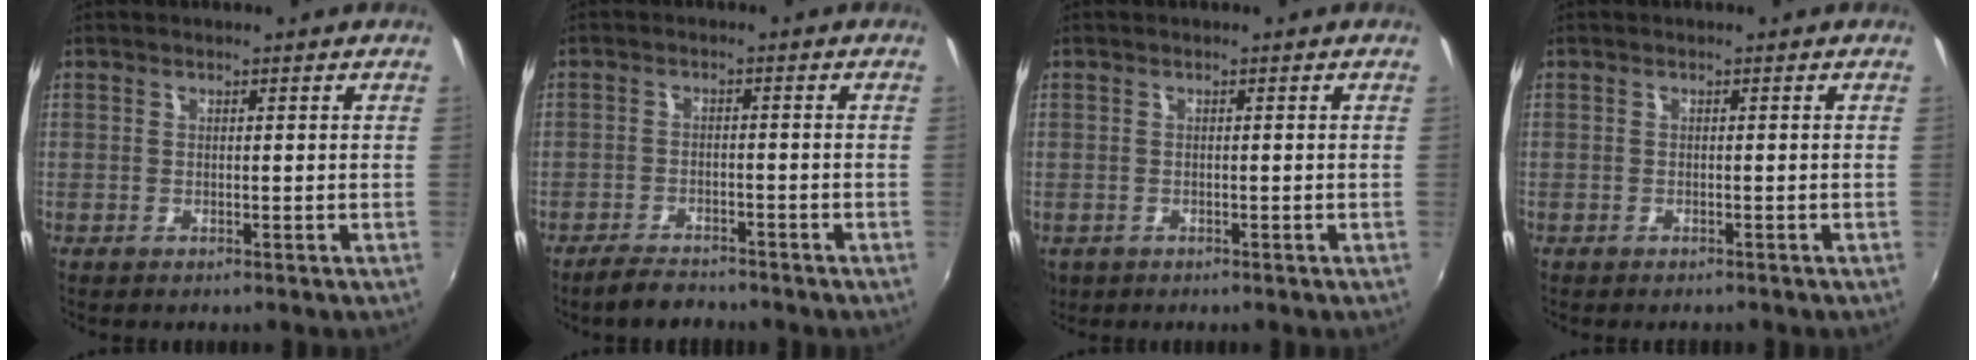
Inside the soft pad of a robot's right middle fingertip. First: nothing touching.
{"total": 5.0, "force": [-4.5, 1.5, 1.6], "torque": [-0.052, 0.000, -0.074]}
{"total": 2.9, "force": [-1.2, 2.3, 1.3], "torque": [-0.029, -0.009, -0.016]}
{"total": 1.1, "force": [-1.0, 0.5, 0.2], "torque": [-0.009, -0.004, -0.014]}